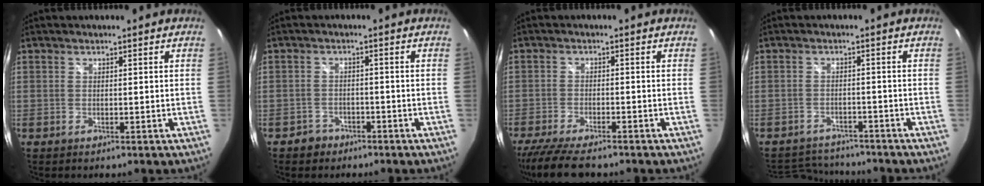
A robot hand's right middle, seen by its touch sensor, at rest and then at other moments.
{"total": 3.2, "force": [-2.2, 2.3, 0.3], "torque": [-0.014, 0.005, -0.035]}
{"total": 9.3, "force": [-7.8, 1.6, 4.8], "torque": [-0.117, -0.035, -0.137]}
{"total": 8.6, "force": [-8.0, 2.6, 1.6], "torque": [-0.049, 0.009, -0.121]}